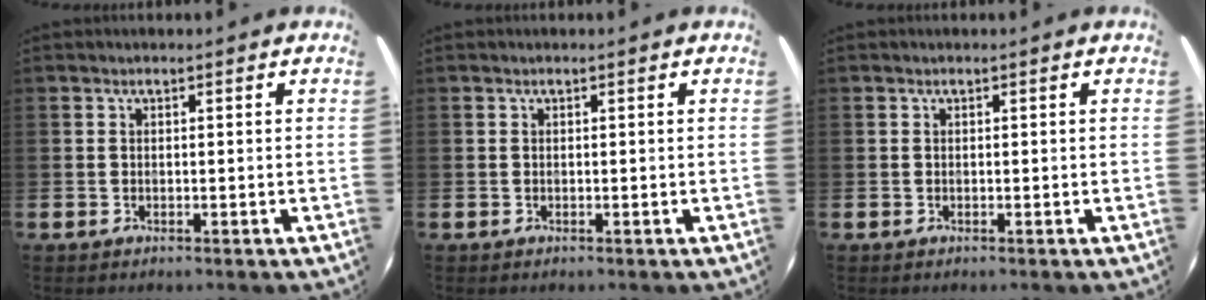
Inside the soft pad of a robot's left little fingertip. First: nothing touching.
{"total": 0.0}
{"total": 0.0}